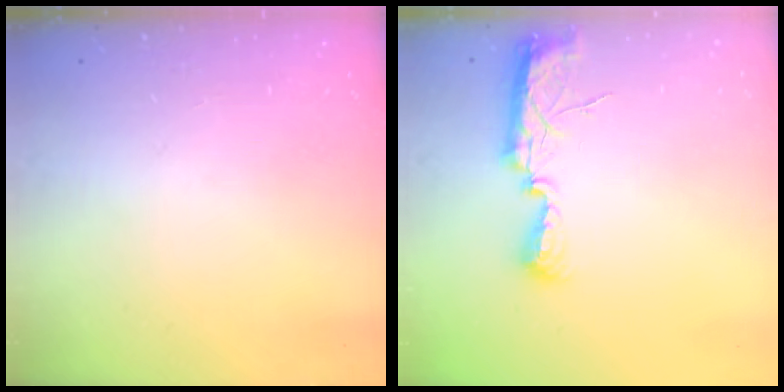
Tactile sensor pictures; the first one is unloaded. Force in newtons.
{"total": 10.0, "press": 8.9, "slide": 4.5}